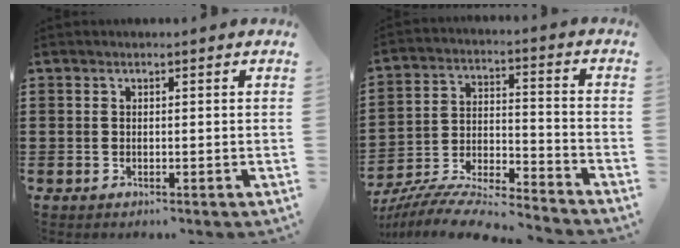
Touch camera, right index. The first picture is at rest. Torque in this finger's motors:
{"motor_torque": [1.09, 1.05, 0.68, 0.18]}